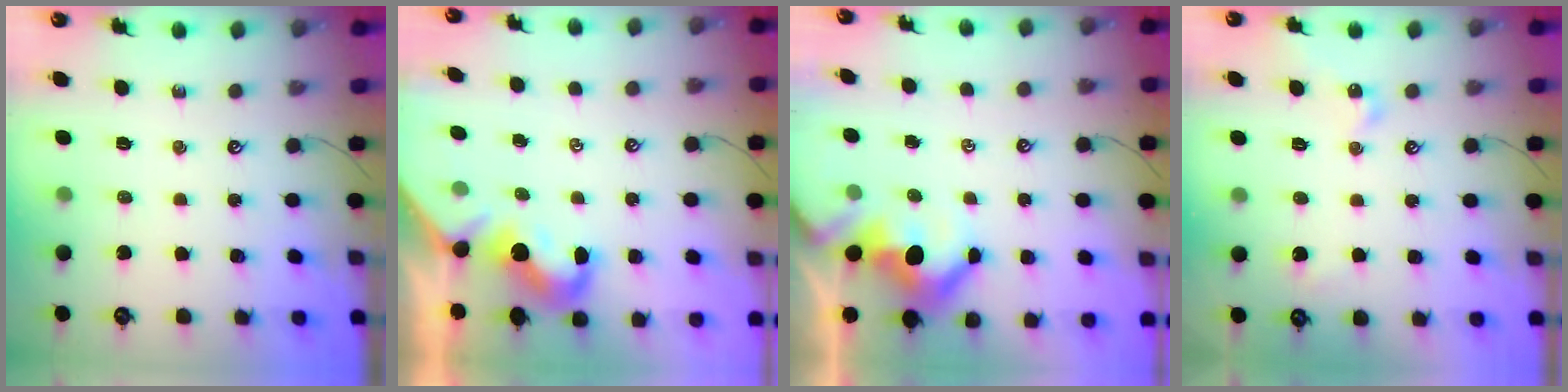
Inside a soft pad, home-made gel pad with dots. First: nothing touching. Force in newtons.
{"total": 1.8, "press": 1.7, "slide": 0.6}
{"total": 5.2, "press": 5.0, "slide": 1.1}
{"total": 2.7, "press": 2.6, "slide": 0.5}